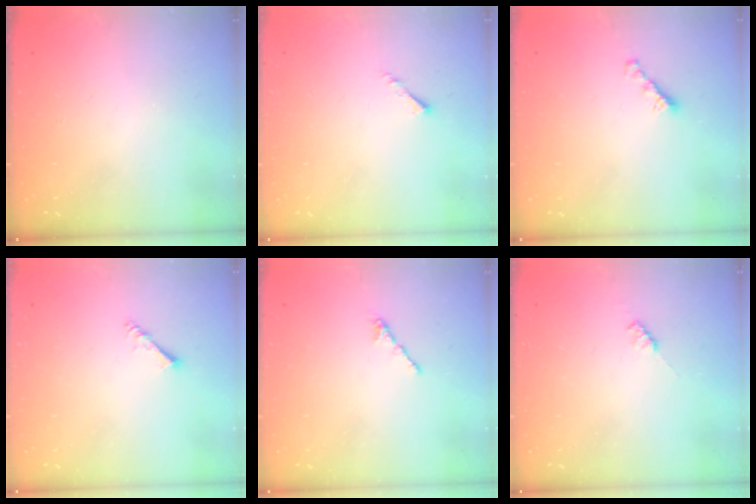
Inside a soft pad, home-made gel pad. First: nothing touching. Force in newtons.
{"total": 1.1, "press": 1.0, "slide": 0.3}
{"total": 2.2, "press": 2.1, "slide": 0.5}
{"total": 1.6, "press": 1.5, "slide": 0.3}
{"total": 1.7, "press": 1.6, "slide": 0.5}
{"total": 2.2, "press": 2.2, "slide": 0.4}